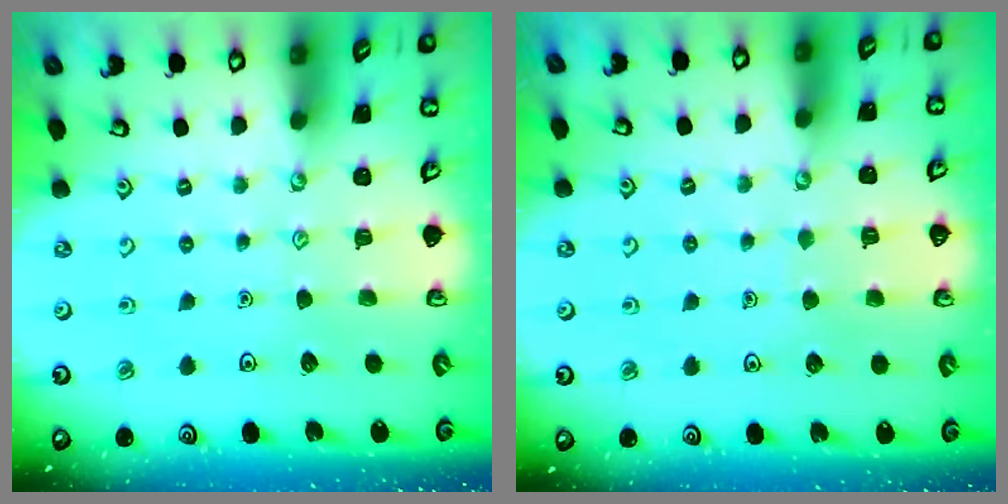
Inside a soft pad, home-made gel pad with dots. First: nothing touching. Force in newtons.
{"total": 3.2, "press": 3.2, "slide": 0.3}